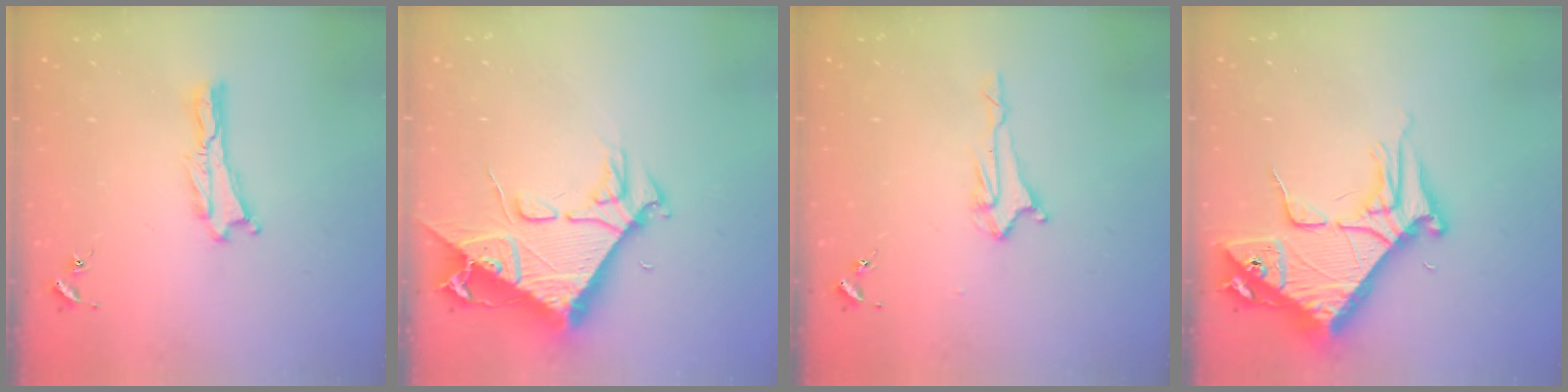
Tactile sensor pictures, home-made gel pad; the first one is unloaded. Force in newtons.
{"total": 9.6, "press": 9.6, "slide": 1.1}
{"total": 2.1, "press": 2.0, "slide": 0.4}
{"total": 9.0, "press": 8.9, "slide": 1.2}